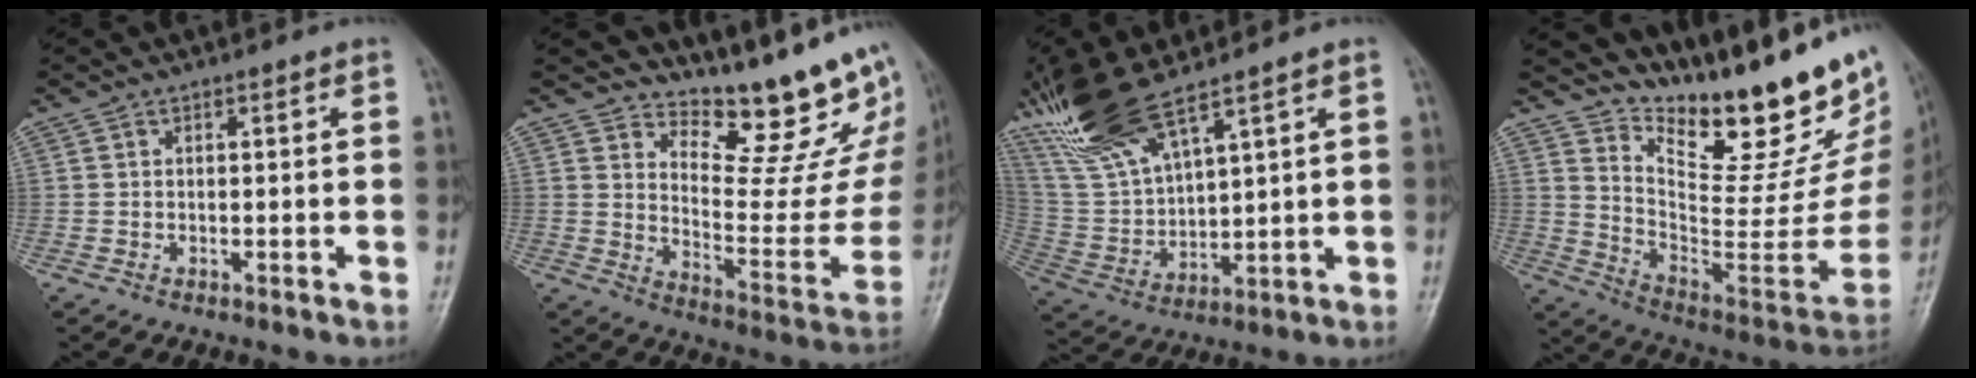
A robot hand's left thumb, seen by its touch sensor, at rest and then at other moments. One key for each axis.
{"total": 18.5, "fx": 15.3, "fy": 5.6, "fz": 8.8, "tx": -0.070, "ty": -0.144, "tz": 0.208}
{"total": 14.8, "fx": 10.8, "fy": 3.7, "fz": 9.4, "tx": -0.194, "ty": -0.042, "tz": 0.229}
{"total": 26.7, "fx": 20.7, "fy": 7.8, "fz": 15.0, "tx": -0.186, "ty": -0.150, "tz": 0.310}